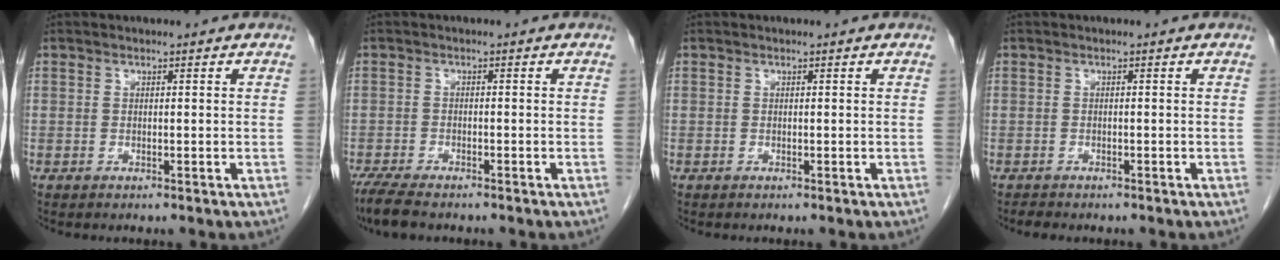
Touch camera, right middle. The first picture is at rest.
{"total": 5.8, "force": [-4.7, 1.3, 3.1], "torque": [-0.061, -0.015, -0.079]}
{"total": 0.0}
{"total": 1.2, "force": [-1.1, 0.3, 0.4], "torque": [-0.016, -0.005, -0.015]}